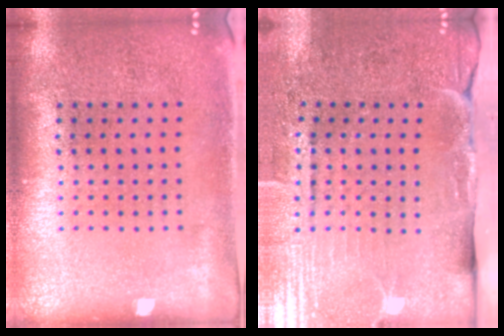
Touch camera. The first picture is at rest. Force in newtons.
{"total": 4.4, "press": 3.8, "slide": 2.3}